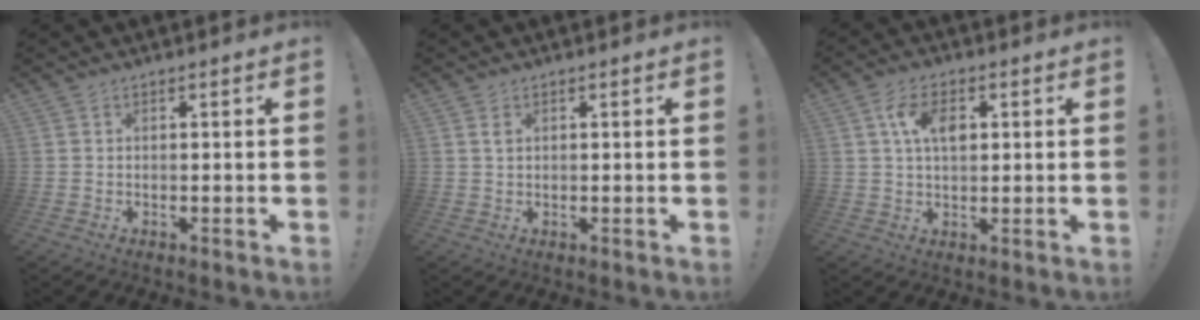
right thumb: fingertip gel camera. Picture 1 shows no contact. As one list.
[{"total": 1.2, "force": [0.7, 0.6, 0.8], "torque": [-0.009, -0.002, 0.010]}, {"total": 8.3, "force": [2.2, 4.9, 6.4], "torque": [-0.105, 0.009, 0.040]}]